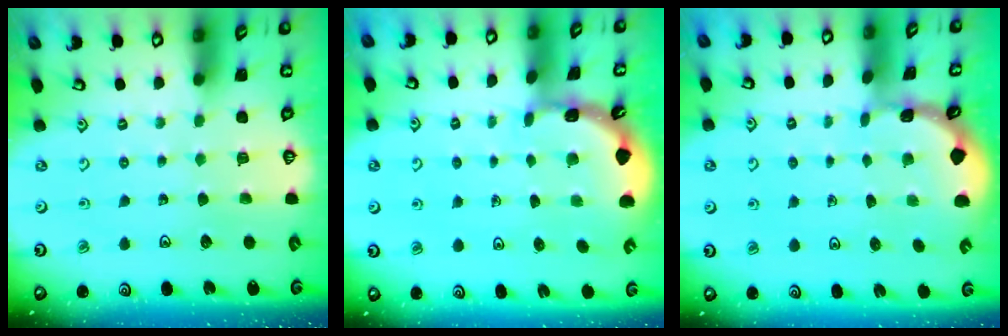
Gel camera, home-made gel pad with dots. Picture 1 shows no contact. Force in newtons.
{"total": 1.7, "press": 1.7, "slide": 0.1}
{"total": 0.7, "press": 0.6, "slide": 0.2}